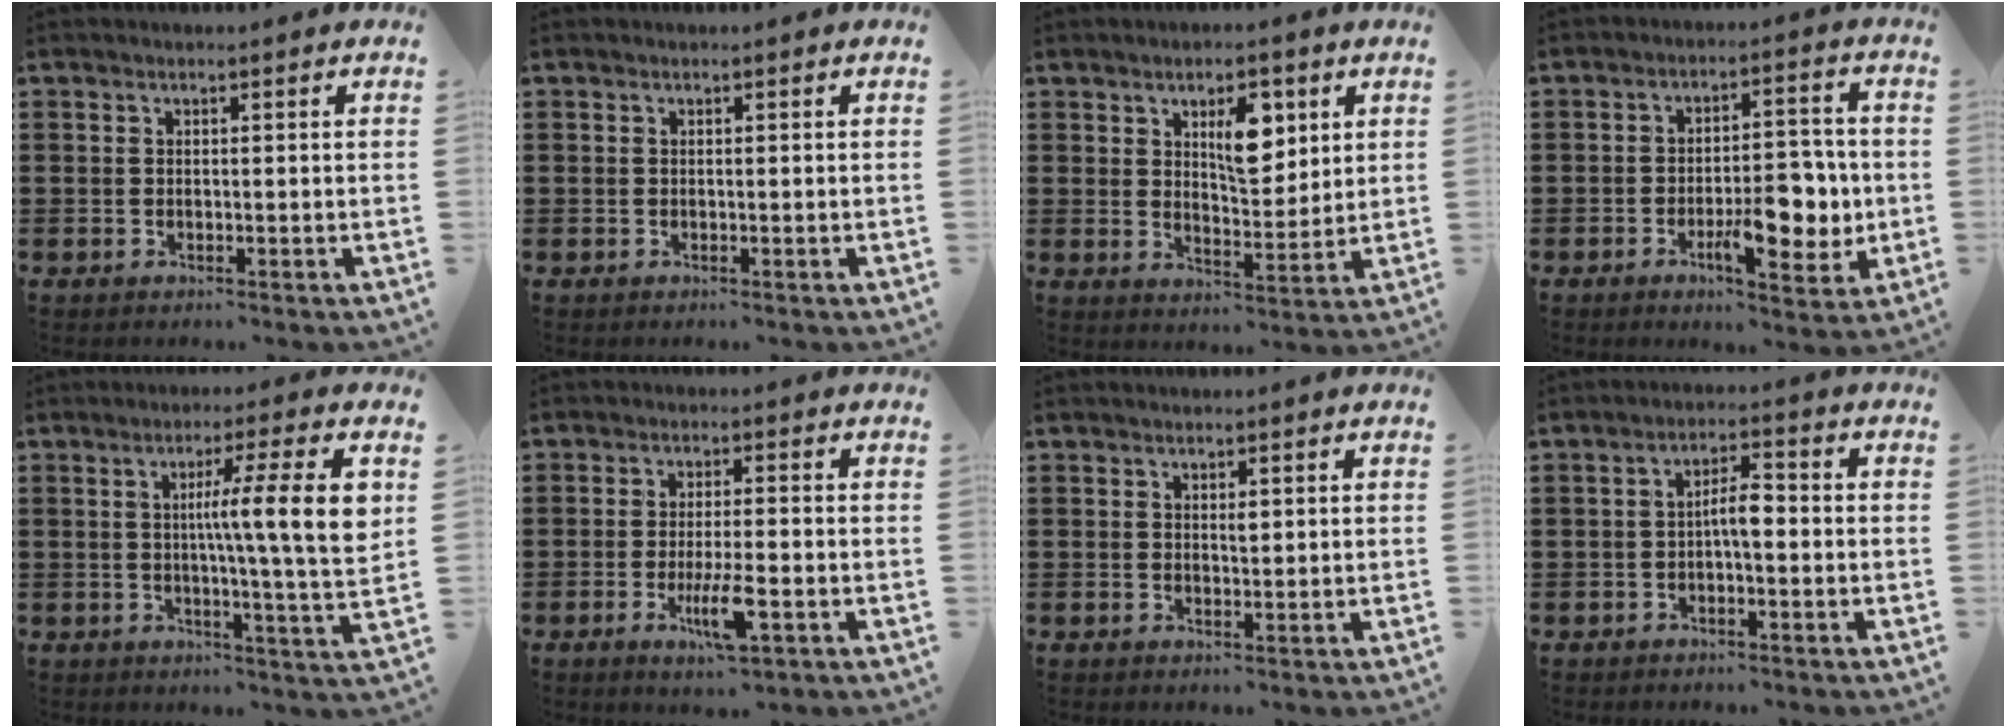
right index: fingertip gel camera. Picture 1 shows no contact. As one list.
[{"total": 0.0}, {"total": 7.3, "force": [3.0, 3.5, 5.7], "torque": [-0.083, -0.006, 0.043]}, {"total": 10.0, "force": [-2.5, 4.2, 8.7], "torque": [-0.120, -0.002, -0.039]}, {"total": 11.6, "force": [2.1, 0.7, 11.4], "torque": [-0.178, -0.011, 0.024]}, {"total": 6.5, "force": [-2.4, 1.3, 5.9], "torque": [-0.114, -0.012, -0.042]}, {"total": 0.9, "force": [0.4, 0.5, 0.7], "torque": [-0.006, -0.001, 0.006]}, {"total": 3.6, "force": [-0.6, 1.0, 3.4], "torque": [-0.063, 0.008, -0.014]}]